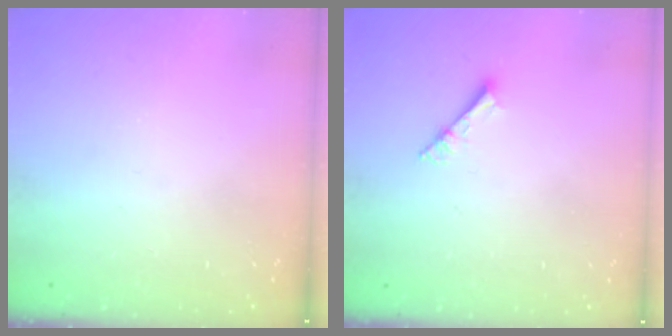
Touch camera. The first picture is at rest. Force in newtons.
{"total": 4.1, "press": 4.1, "slide": 0.4}